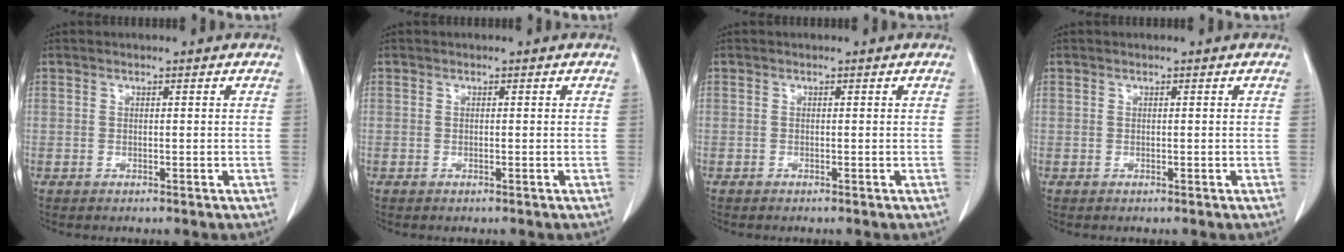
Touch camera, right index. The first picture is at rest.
{"total": 0.0}
{"total": 0.0}
{"total": 0.0}